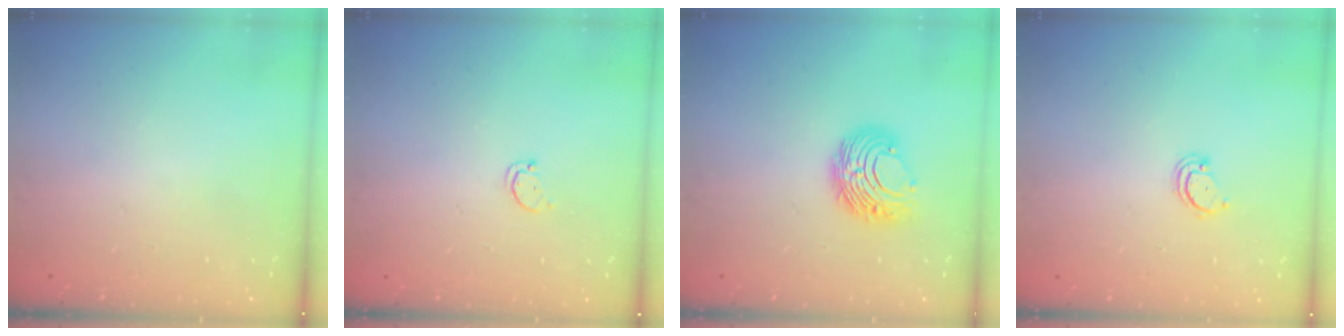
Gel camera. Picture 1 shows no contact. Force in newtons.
{"total": 1.7, "press": 1.7, "slide": 0.2}
{"total": 8.6, "press": 8.6, "slide": 0.5}
{"total": 2.9, "press": 2.9, "slide": 0.2}